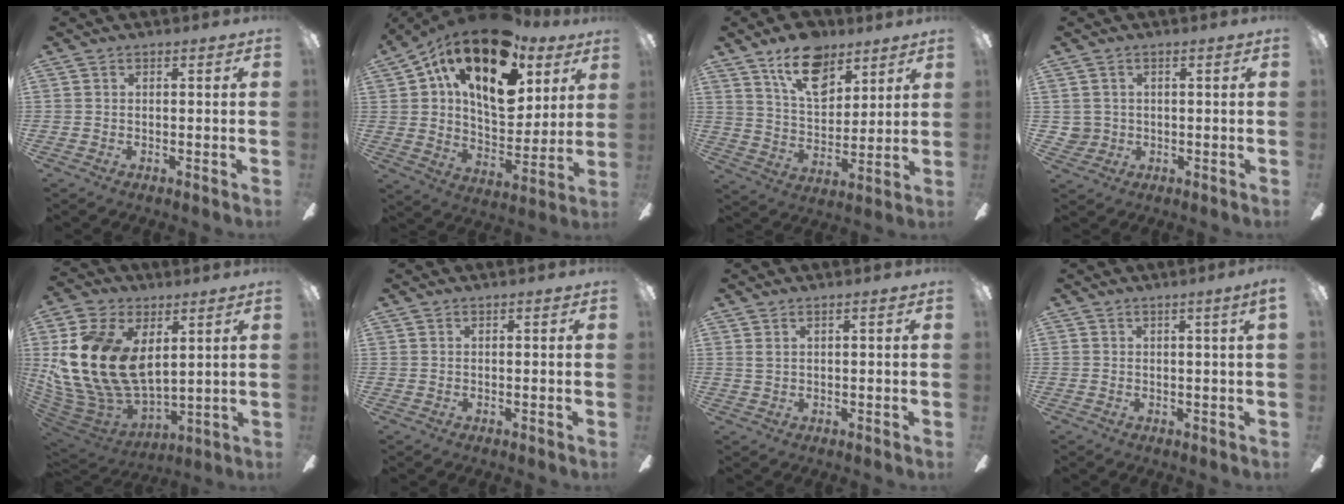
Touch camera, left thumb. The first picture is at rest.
{"total": 23.2, "force": [11.6, 12.0, 16.1], "torque": [-0.264, -0.054, 0.196]}
{"total": 14.9, "force": [9.5, 8.2, 8.0], "torque": [-0.123, -0.039, 0.172]}
{"total": 3.1, "force": [0.2, 3.1, 0.0], "torque": [-0.009, 0.008, 0.004]}
{"total": 22.3, "force": [5.2, 14.0, 16.6], "torque": [-0.384, -0.030, 0.096]}
{"total": 0.0}
{"total": 1.5, "force": [0.5, 0.4, 1.4], "torque": [-0.027, 0.001, 0.008]}
{"total": 1.7, "force": [0.7, -0.3, 1.6], "torque": [-0.022, -0.007, 0.009]}